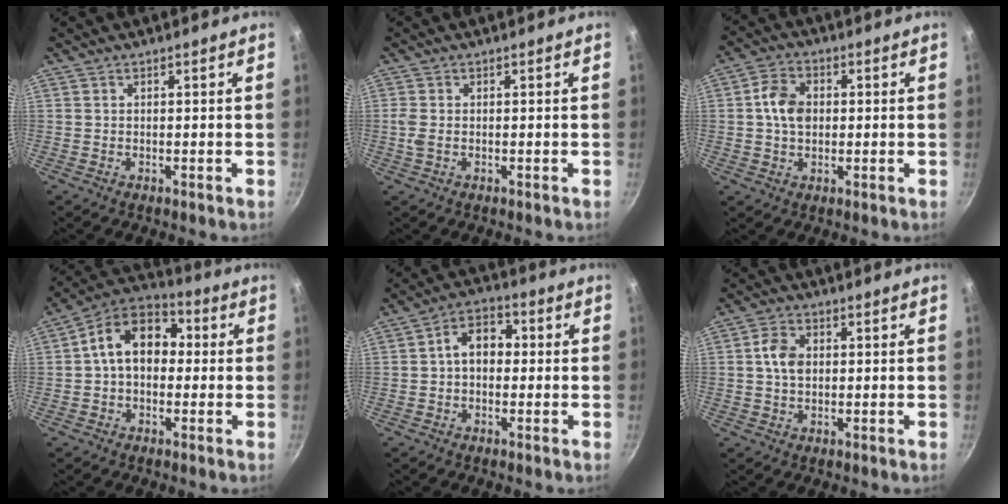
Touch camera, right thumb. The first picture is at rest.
{"total": 2.1, "force": [-0.2, 1.2, 1.6], "torque": [-0.044, -0.001, -0.007]}
{"total": 6.9, "force": [0.5, 5.1, 4.6], "torque": [-0.071, 0.012, 0.002]}
{"total": 13.0, "force": [1.0, 9.3, 9.0], "torque": [-0.107, 0.036, -0.005]}
{"total": 7.4, "force": [0.3, 5.3, 5.1], "torque": [-0.048, 0.021, -0.006]}
{"total": 5.2, "force": [0.5, 3.7, 3.6], "torque": [-0.059, 0.006, 0.005]}